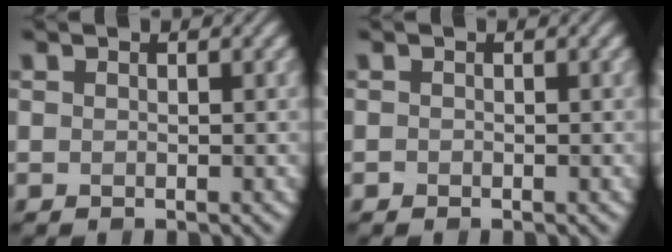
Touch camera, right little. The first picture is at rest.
{"total": 0.0}